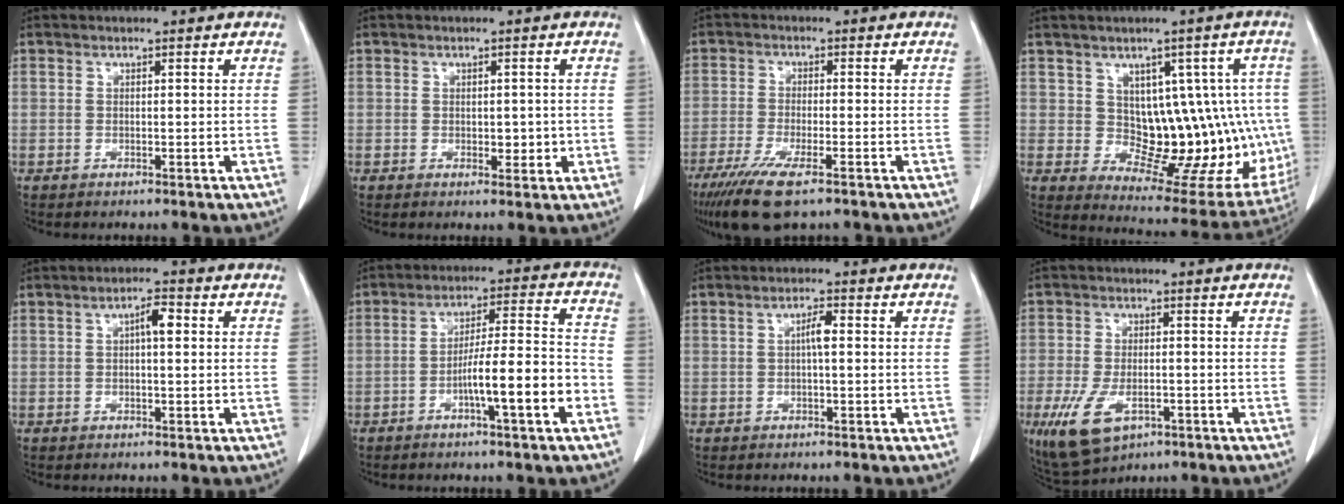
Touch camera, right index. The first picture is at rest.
{"total": 2.2, "force": [-0.1, 1.4, 1.7], "torque": [-0.017, 0.000, 0.006]}
{"total": 9.3, "force": [-6.3, 1.6, 6.7], "torque": [-0.120, -0.024, -0.102]}
{"total": 13.9, "force": [0.8, 8.1, 11.2], "torque": [-0.115, 0.022, 0.036]}
{"total": 3.1, "force": [0.6, 0.8, 3.0], "torque": [-0.049, 0.009, 0.007]}
{"total": 10.6, "force": [-4.1, 0.4, 9.8], "torque": [-0.159, 0.016, -0.063]}
{"total": 2.3, "force": [0.1, 0.3, 2.3], "torque": [-0.042, 0.004, 0.002]}
{"total": 9.1, "force": [-4.2, 4.9, 6.4], "torque": [-0.127, -0.007, -0.062]}